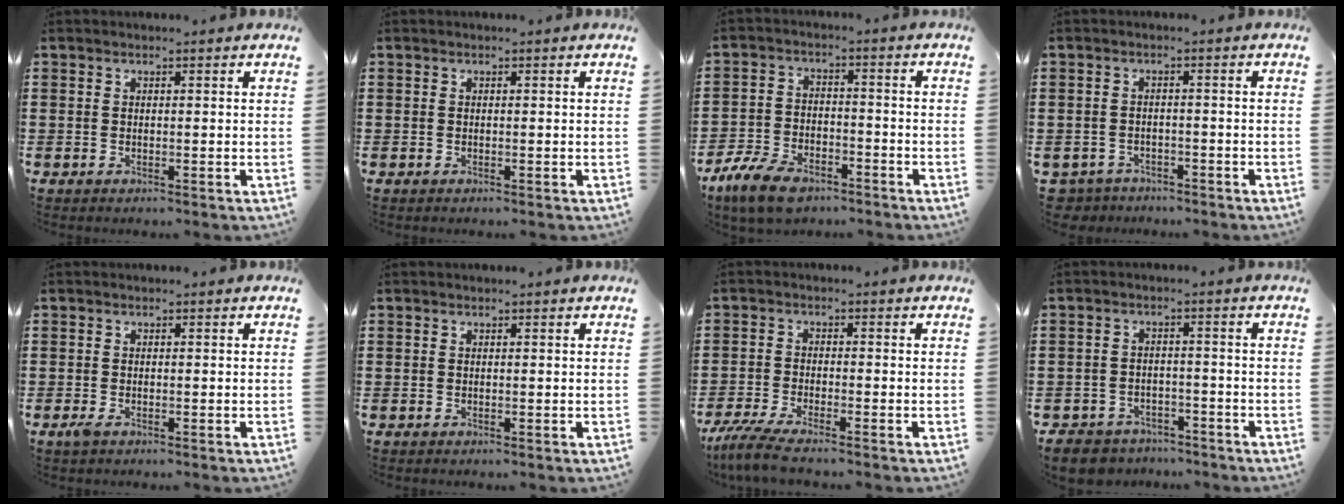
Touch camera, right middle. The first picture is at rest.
{"total": 0.0}
{"total": 8.0, "force": [-6.1, 3.1, 4.2], "torque": [-0.095, 0.010, -0.117]}
{"total": 2.5, "force": [-2.4, 0.6, -0.2], "torque": [-0.006, -0.002, -0.054]}
{"total": 0.8, "force": [-0.3, 0.3, 0.6], "torque": [-0.014, -0.003, -0.006]}
{"total": 0.0}
{"total": 4.7, "force": [-4.1, 0.2, 2.3], "torque": [-0.067, -0.020, -0.085]}
{"total": 4.5, "force": [-4.3, 1.2, 0.2], "torque": [-0.018, 0.005, -0.091]}